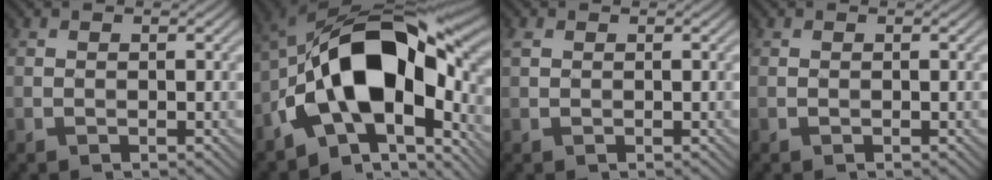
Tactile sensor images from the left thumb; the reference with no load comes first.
{"total": 17.8, "force": [-3.9, 10.1, 14.2], "torque": [-0.234, 0.006, -0.080]}
{"total": 1.2, "force": [0.5, 0.8, 0.7], "torque": [-0.020, 0.004, 0.010]}
{"total": 0.0}